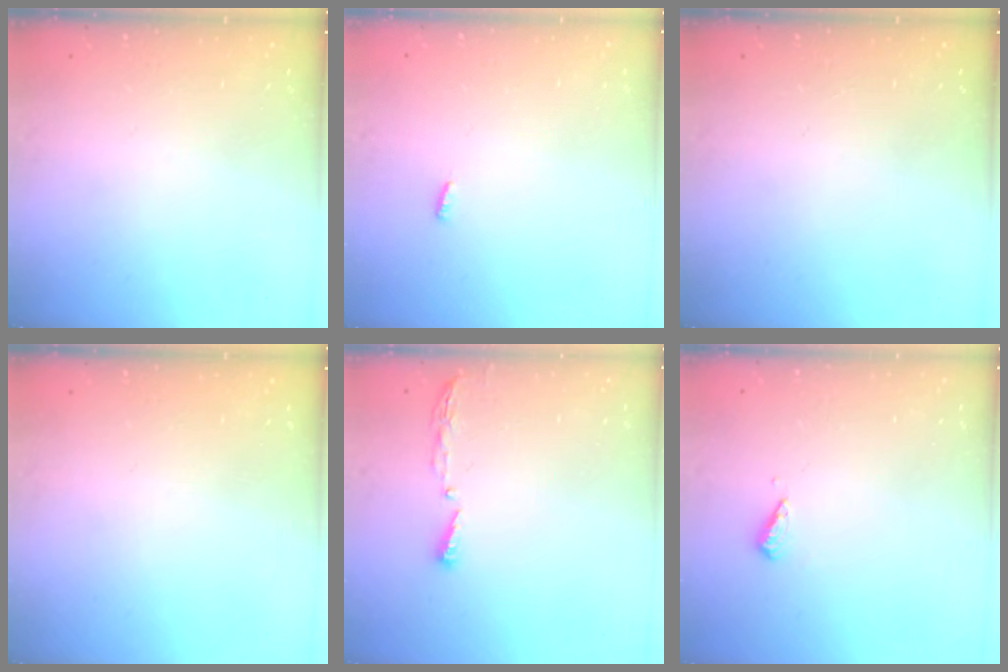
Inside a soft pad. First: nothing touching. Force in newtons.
{"total": 3.0, "press": 2.9, "slide": 0.8}
{"total": 0.0}
{"total": 0.0}
{"total": 3.4, "press": 3.4, "slide": 0.4}
{"total": 3.1, "press": 3.0, "slide": 0.7}